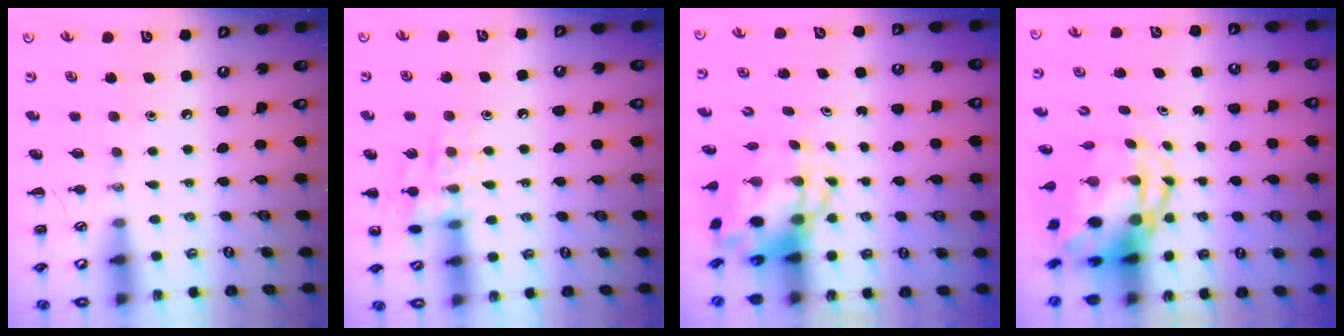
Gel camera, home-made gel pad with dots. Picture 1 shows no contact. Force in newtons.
{"total": 11.3, "press": 11.2, "slide": 1.0}
{"total": 6.1, "press": 5.8, "slide": 1.9}
{"total": 7.3, "press": 7.1, "slide": 1.8}